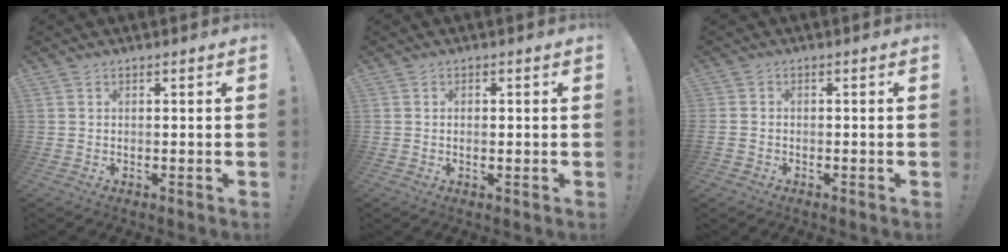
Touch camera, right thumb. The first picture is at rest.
{"total": 0.9, "force": [-0.2, 0.3, 0.8], "torque": [-0.009, -0.001, -0.006]}
{"total": 1.7, "force": [-1.2, 0.9, 0.8], "torque": [-0.011, 0.007, -0.020]}